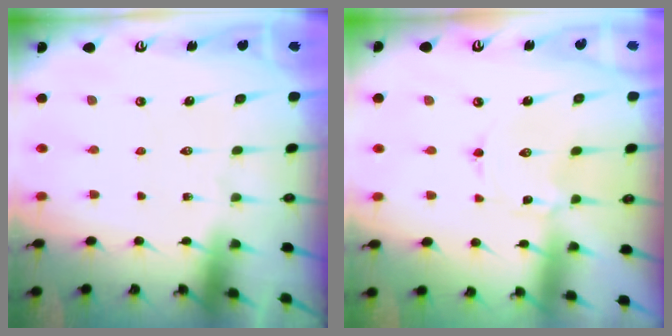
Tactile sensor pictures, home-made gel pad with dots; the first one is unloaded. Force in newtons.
{"total": 0.7, "press": 0.7, "slide": 0.1}